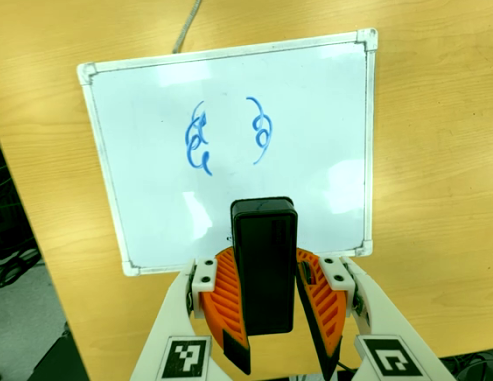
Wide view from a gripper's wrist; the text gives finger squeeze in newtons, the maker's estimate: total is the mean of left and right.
{"total": 8.3, "left": 9.0, "right": 7.6}